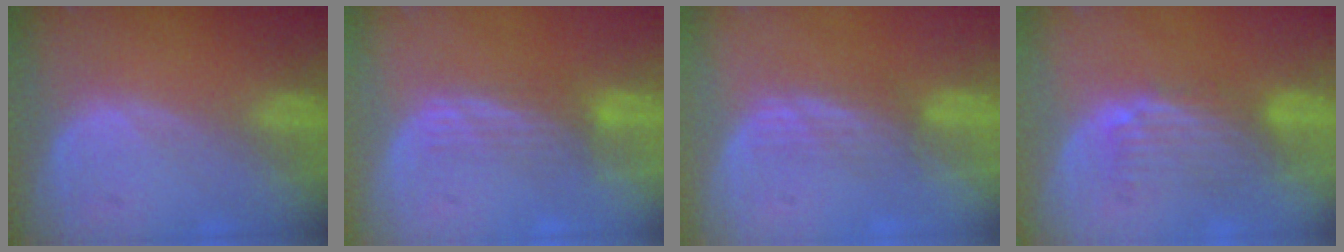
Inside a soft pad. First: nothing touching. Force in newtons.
{"total": 3.6, "press": 2.9, "slide": 2.2}
{"total": 2.9, "press": 2.6, "slide": 1.3}
{"total": 5.0, "press": 4.2, "slide": 2.7}